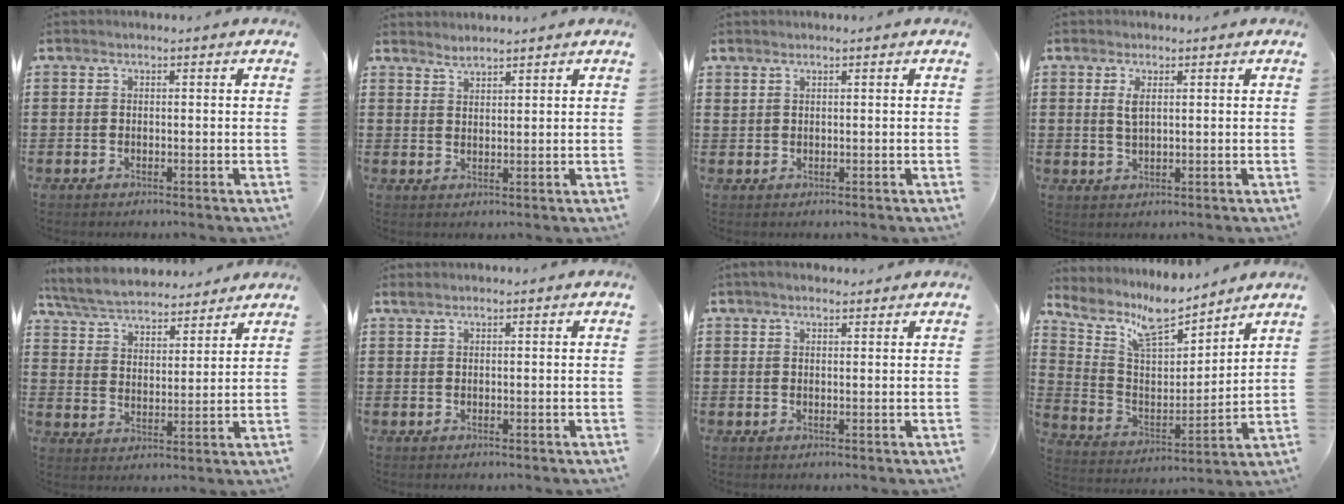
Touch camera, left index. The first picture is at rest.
{"total": 1.9, "force": [1.9, 0.1, 0.1], "torque": [-0.005, 0.001, 0.037]}
{"total": 0.9, "force": [0.9, 0.3, 0.1], "torque": [-0.005, 0.000, 0.018]}
{"total": 2.1, "force": [0.8, 0.8, 1.8], "torque": [-0.040, 0.004, 0.012]}
{"total": 5.9, "force": [5.7, 0.8, 1.3], "torque": [-0.050, -0.028, 0.101]}
{"total": 0.7, "force": [0.5, 0.1, 0.4], "torque": [-0.010, 0.000, 0.011]}
{"total": 1.6, "force": [1.4, 0.5, 0.6], "torque": [-0.014, 0.005, 0.027]}
{"total": 10.5, "force": [8.4, 3.2, 5.4], "torque": [-0.130, -0.055, 0.147]}